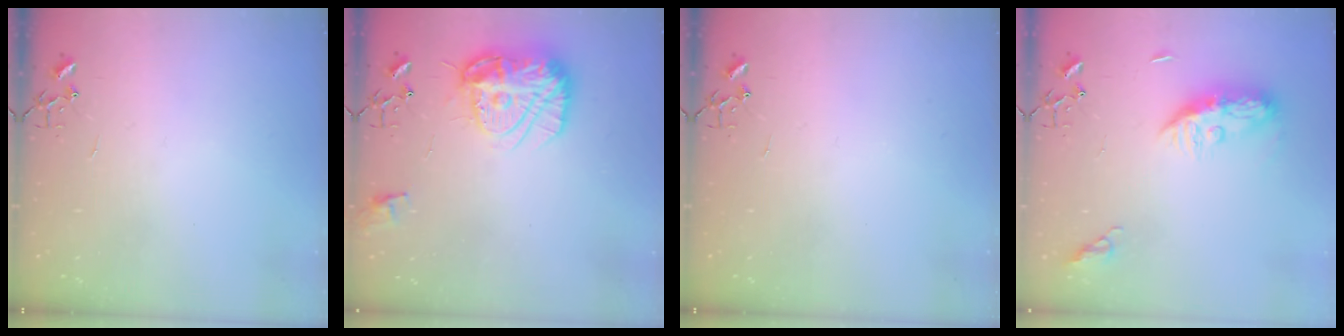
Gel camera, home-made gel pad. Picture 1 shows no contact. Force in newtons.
{"total": 17.8, "press": 17.8, "slide": 1.7}
{"total": 0.0}
{"total": 9.8, "press": 9.8, "slide": 0.5}